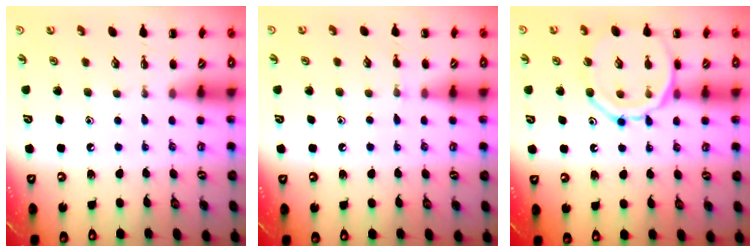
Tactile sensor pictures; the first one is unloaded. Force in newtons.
{"total": 6.9, "press": 6.6, "slide": 2.0}
{"total": 15.6, "press": 15.5, "slide": 2.0}